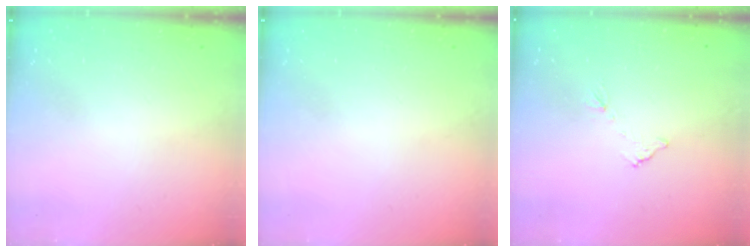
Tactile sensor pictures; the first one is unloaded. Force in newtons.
{"total": 0.0}
{"total": 5.4, "press": 5.4, "slide": 0.1}